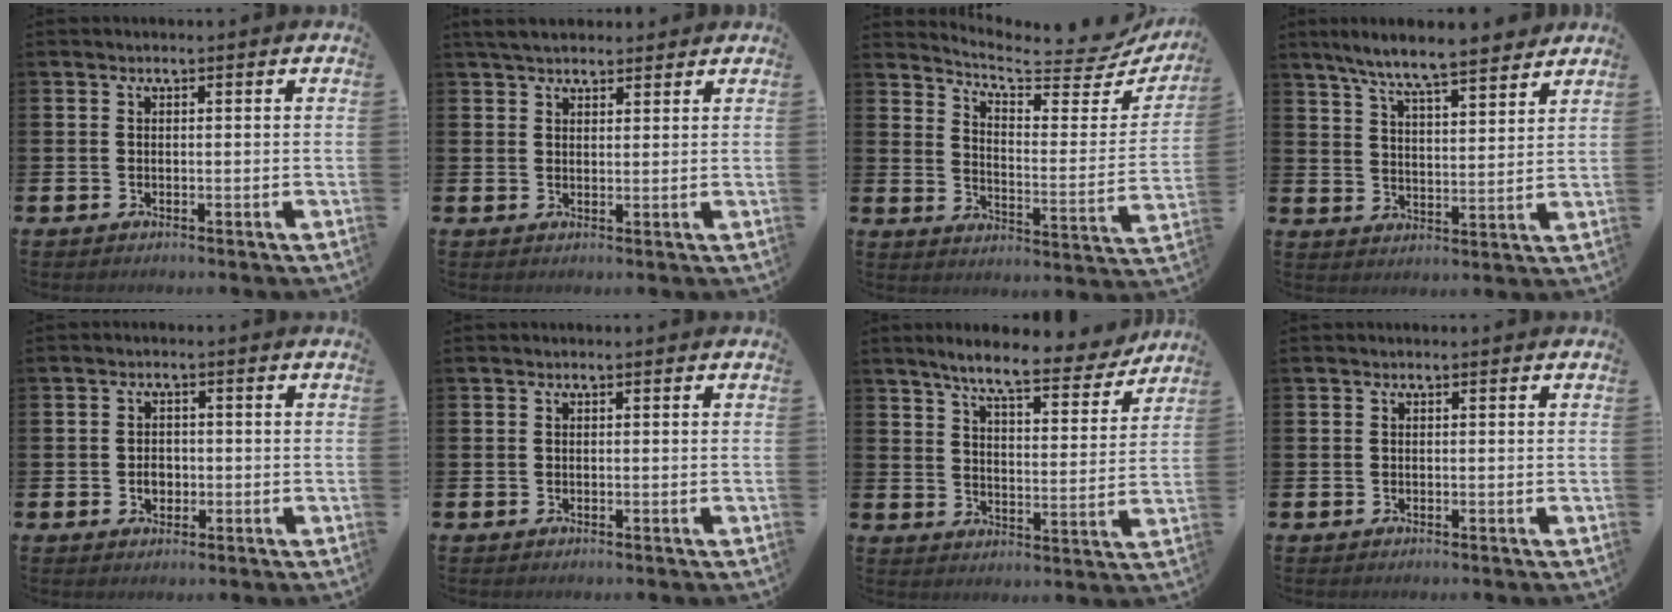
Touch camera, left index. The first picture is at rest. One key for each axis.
{"total": 4.0, "fx": 3.6, "fy": 1.3, "fz": 1.1, "tx": -0.029, "ty": -0.007, "tz": 0.068}
{"total": 6.6, "fx": 5.9, "fy": 1.4, "fz": 2.4, "tx": -0.053, "ty": -0.058, "tz": 0.093}
{"total": 8.2, "fx": 7.6, "fy": 0.7, "fz": 3.0, "tx": -0.080, "ty": -0.042, "tz": 0.136}
{"total": 2.2, "fx": -0.4, "fy": 1.7, "fz": 1.3, "tx": -0.007, "ty": -0.003, "tz": -0.013}
{"total": 0.0}
{"total": 8.1, "fx": 7.1, "fy": 1.2, "fz": 3.7, "tx": -0.085, "ty": -0.038, "tz": 0.119}
{"total": 0.0}